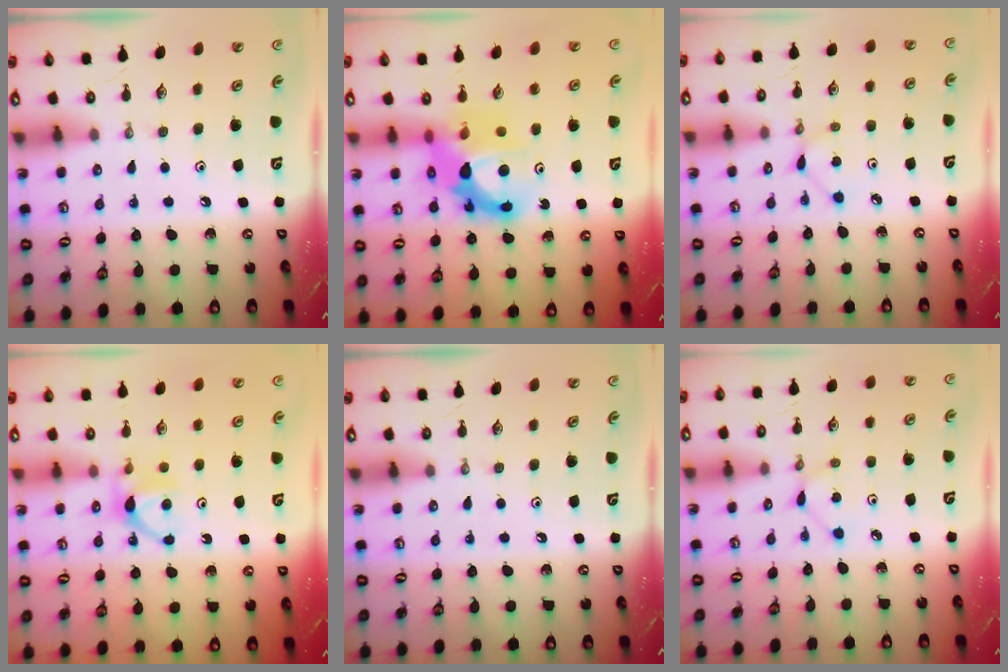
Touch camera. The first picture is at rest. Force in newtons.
{"total": 12.1, "press": 12.1, "slide": 1.3}
{"total": 2.8, "press": 2.8, "slide": 0.3}
{"total": 5.4, "press": 5.3, "slide": 0.8}
{"total": 0.0}
{"total": 2.8, "press": 2.8, "slide": 0.3}